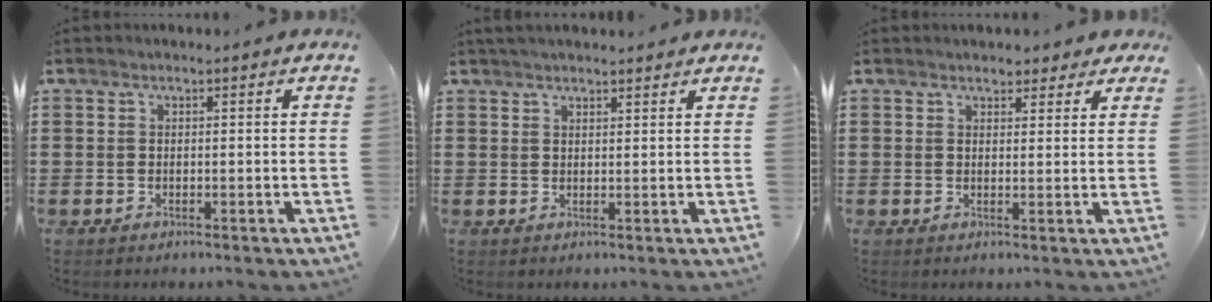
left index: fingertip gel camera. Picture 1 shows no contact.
{"total": 1.9, "force": [1.8, 0.2, 0.6], "torque": [-0.015, 0.003, 0.035]}
{"total": 2.9, "force": [2.5, 1.5, 0.7], "torque": [-0.013, 0.002, 0.044]}